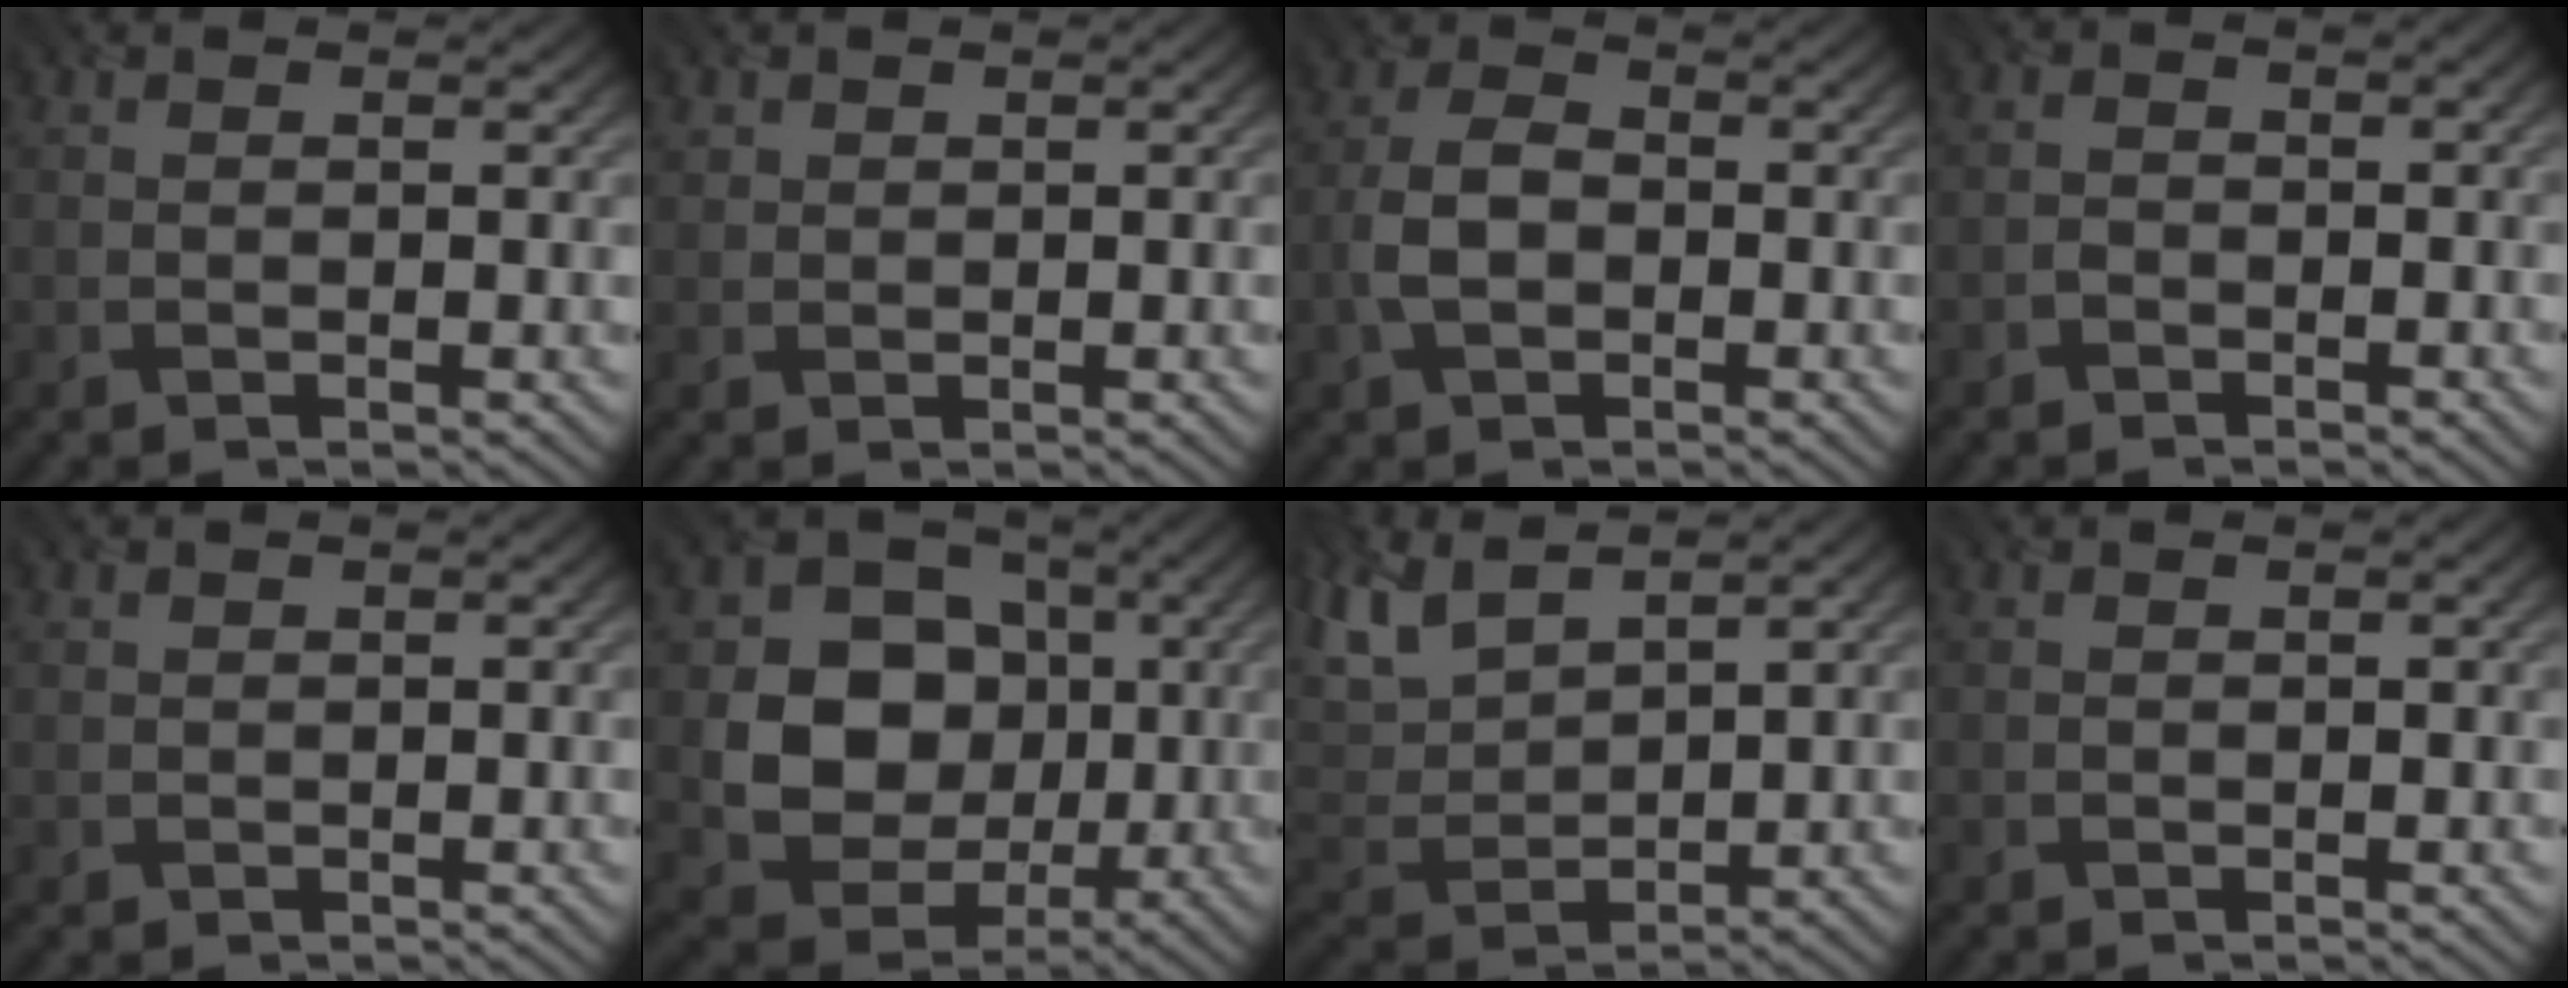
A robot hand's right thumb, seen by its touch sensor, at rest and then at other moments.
{"total": 1.0, "force": [0.7, 0.7, 0.1], "torque": [-0.006, 0.000, 0.015]}
{"total": 4.5, "force": [-1.2, 2.7, 3.3], "torque": [-0.076, 0.006, -0.030]}
{"total": 1.7, "force": [-1.3, 1.0, 0.7], "torque": [-0.011, 0.003, -0.028]}
{"total": 1.1, "force": [-0.1, 1.1, 0.0], "torque": [0.003, -0.006, -0.003]}
{"total": 11.8, "force": [0.1, 10.0, 6.1], "torque": [-0.122, -0.014, -0.013]}
{"total": 7.5, "force": [5.6, 2.4, 4.3], "torque": [-0.118, 0.013, 0.116]}
{"total": 0.0}